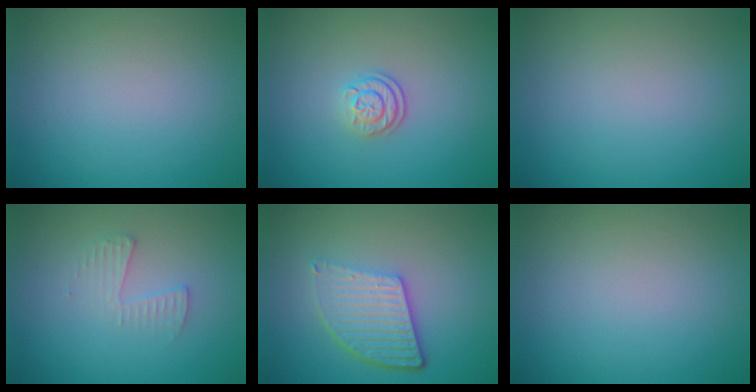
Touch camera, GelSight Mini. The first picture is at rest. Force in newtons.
{"total": 2.1, "press": 1.7, "slide": 1.3}
{"total": 0.0}
{"total": 1.6, "press": 1.6, "slide": 0.1}
{"total": 5.6, "press": 3.9, "slide": 4.0}
{"total": 0.0}